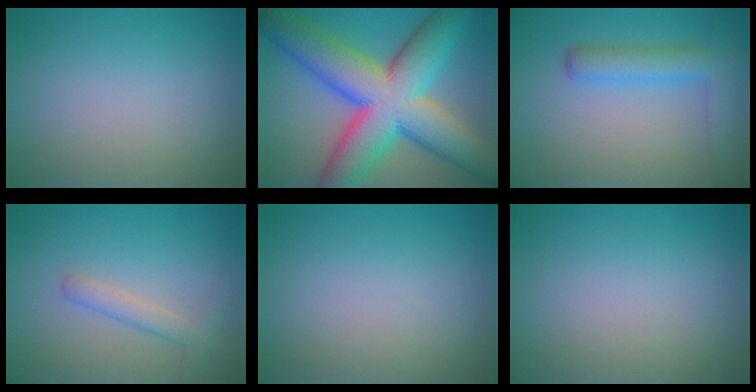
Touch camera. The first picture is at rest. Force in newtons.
{"total": 15.4, "press": 15.4, "slide": 0.6}
{"total": 4.8, "press": 4.8, "slide": 0.3}
{"total": 2.0, "press": 2.0, "slide": 0.0}
{"total": 0.0}
{"total": 0.0}